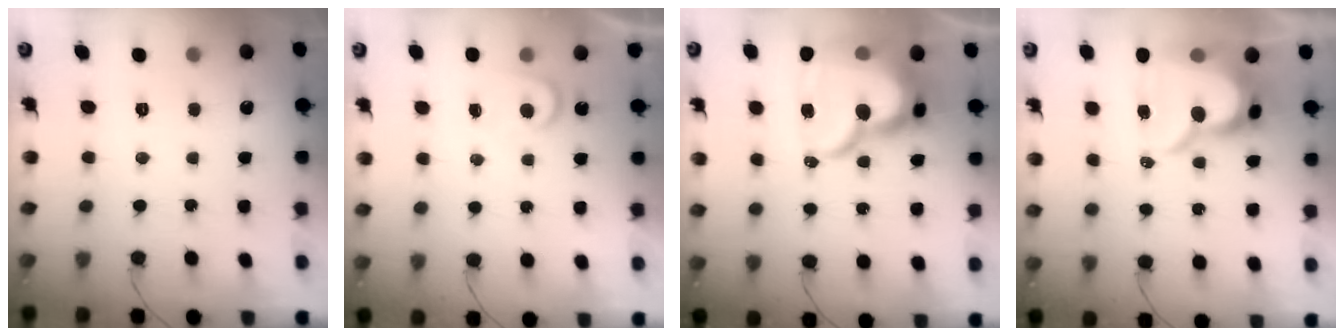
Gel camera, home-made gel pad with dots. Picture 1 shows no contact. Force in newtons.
{"total": 3.7, "press": 3.7, "slide": 0.4}
{"total": 20.7, "press": 20.6, "slide": 2.1}
{"total": 14.7, "press": 14.6, "slide": 1.4}